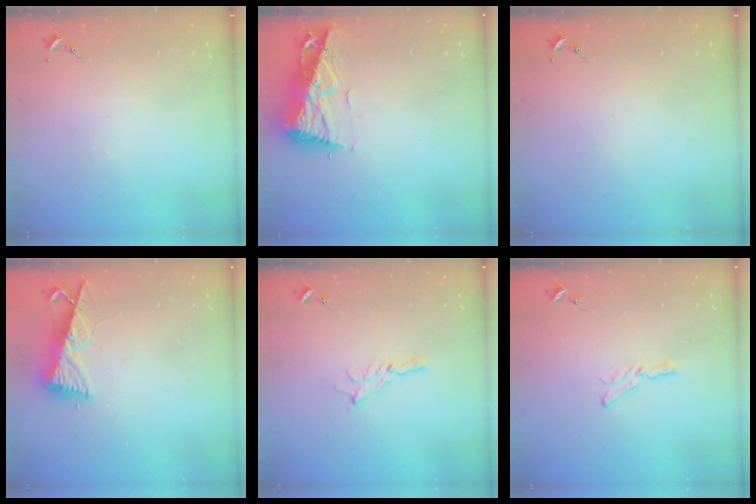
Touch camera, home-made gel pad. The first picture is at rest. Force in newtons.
{"total": 11.0, "press": 10.9, "slide": 1.3}
{"total": 0.0}
{"total": 8.5, "press": 8.5, "slide": 1.0}
{"total": 5.6, "press": 5.6, "slide": 0.2}
{"total": 5.6, "press": 5.6, "slide": 0.5}